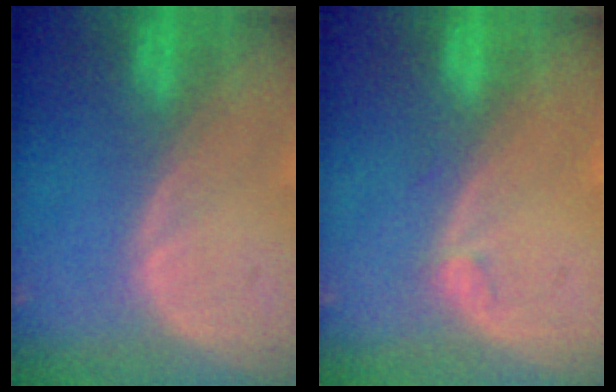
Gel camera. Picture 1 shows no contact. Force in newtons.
{"total": 1.0, "press": 0.9, "slide": 0.3}